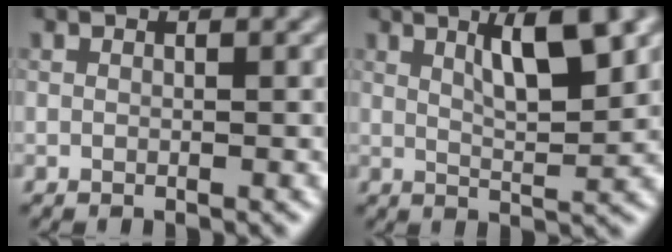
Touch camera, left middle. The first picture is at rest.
{"total": 5.4, "force": [2.4, 1.2, 4.7], "torque": [-0.076, 0.001, 0.038]}